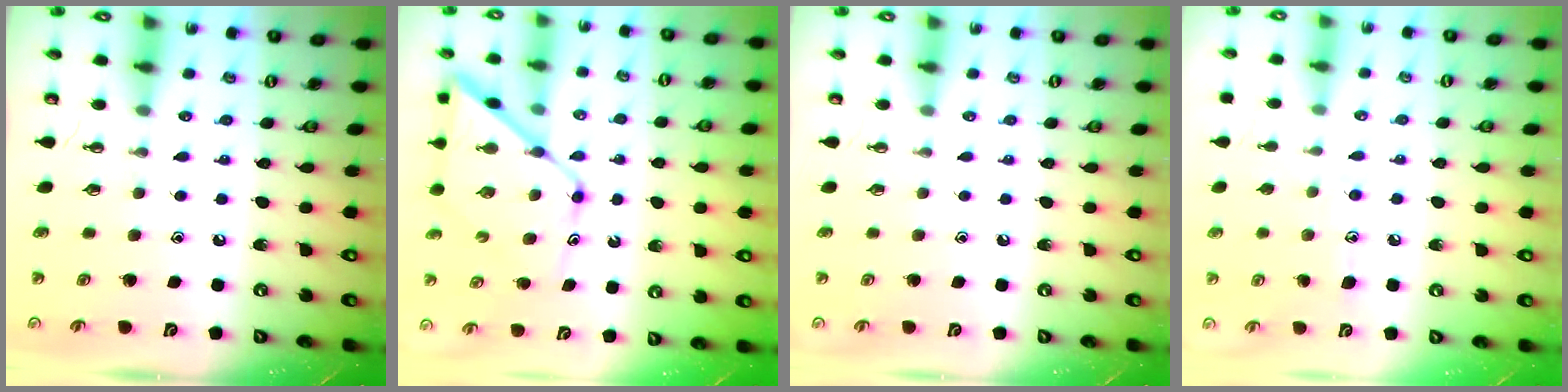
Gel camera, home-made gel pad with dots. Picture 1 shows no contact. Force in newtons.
{"total": 11.4, "press": 11.4, "slide": 0.8}
{"total": 0.0}
{"total": 6.7, "press": 6.7, "slide": 0.1}